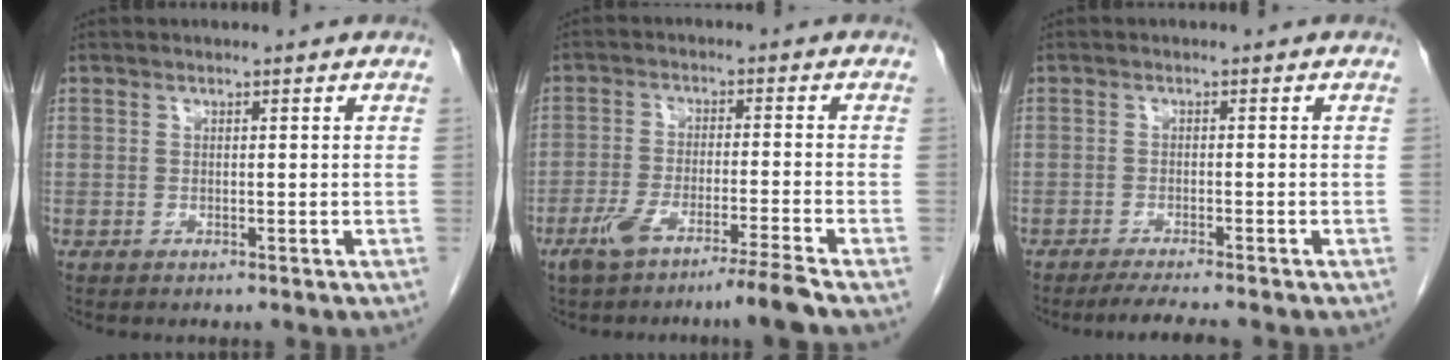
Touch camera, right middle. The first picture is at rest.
{"total": 7.4, "force": [-5.4, -0.9, 5.0], "torque": [-0.093, -0.012, -0.101]}
{"total": 4.1, "force": [-3.5, -0.3, 2.1], "torque": [-0.036, -0.013, -0.058]}